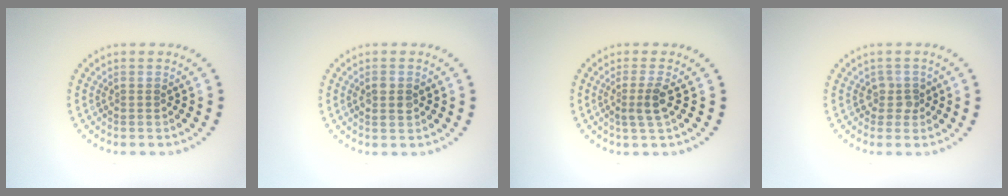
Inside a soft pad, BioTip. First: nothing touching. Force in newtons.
{"total": 1.5, "press": 1.5, "slide": 0.2}
{"total": 2.2, "press": 1.7, "slide": 1.4}
{"total": 1.4, "press": 1.2, "slide": 0.8}